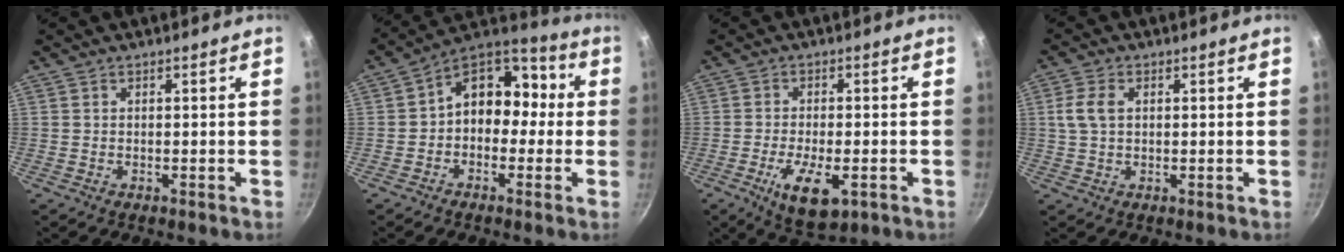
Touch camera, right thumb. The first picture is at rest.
{"total": 13.1, "force": [0.0, 9.3, 9.3], "torque": [-0.087, 0.049, -0.020]}
{"total": 9.0, "force": [-3.5, 3.8, 7.3], "torque": [-0.125, -0.004, -0.051]}
{"total": 4.5, "force": [0.8, 2.9, 3.4], "torque": [-0.080, 0.008, 0.016]}